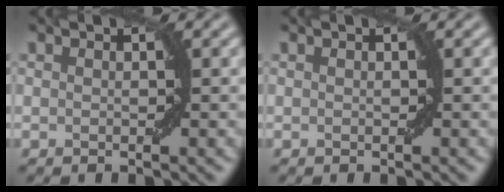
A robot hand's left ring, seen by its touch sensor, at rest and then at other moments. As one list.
[{"total": 0.0}]